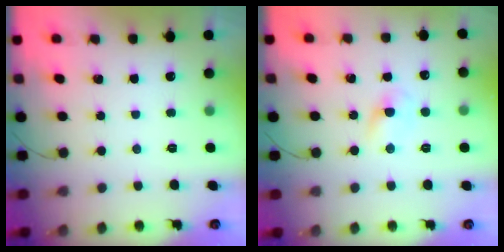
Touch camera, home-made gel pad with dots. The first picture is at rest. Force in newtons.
{"total": 2.4, "press": 2.2, "slide": 1.0}